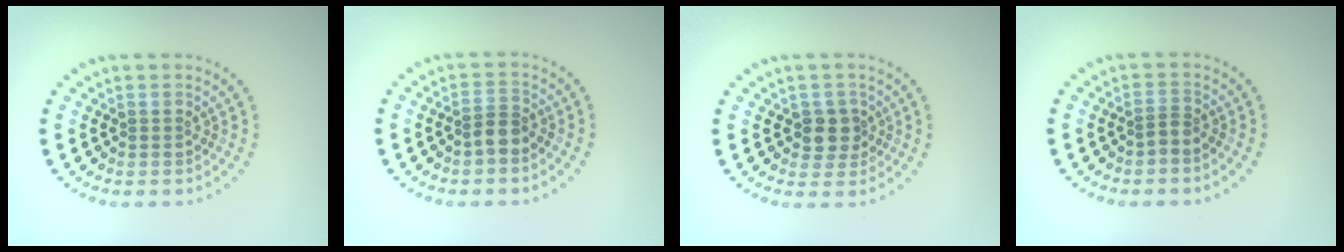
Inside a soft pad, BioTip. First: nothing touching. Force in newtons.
{"total": 1.5, "press": 1.2, "slide": 0.9}
{"total": 2.3, "press": 2.0, "slide": 1.0}
{"total": 1.0, "press": 0.6, "slide": 0.8}